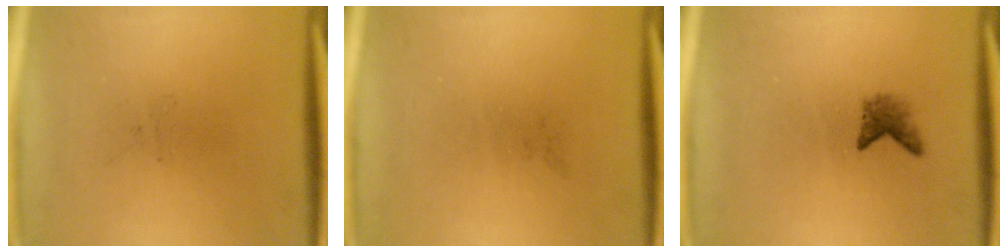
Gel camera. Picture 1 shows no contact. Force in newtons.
{"total": 0.0}
{"total": 1.8}